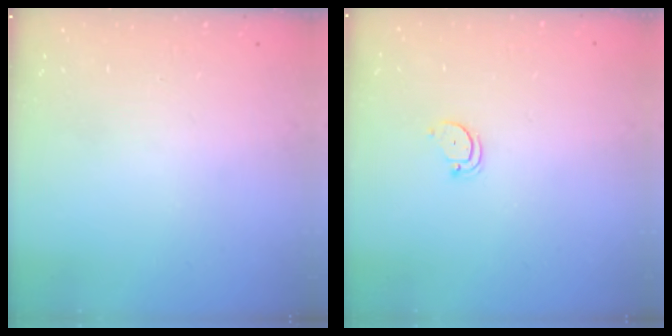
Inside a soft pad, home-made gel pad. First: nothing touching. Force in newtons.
{"total": 2.6, "press": 2.6, "slide": 0.0}